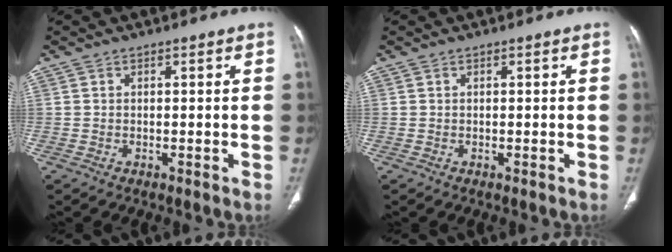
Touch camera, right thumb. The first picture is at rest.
{"total": 0.0}